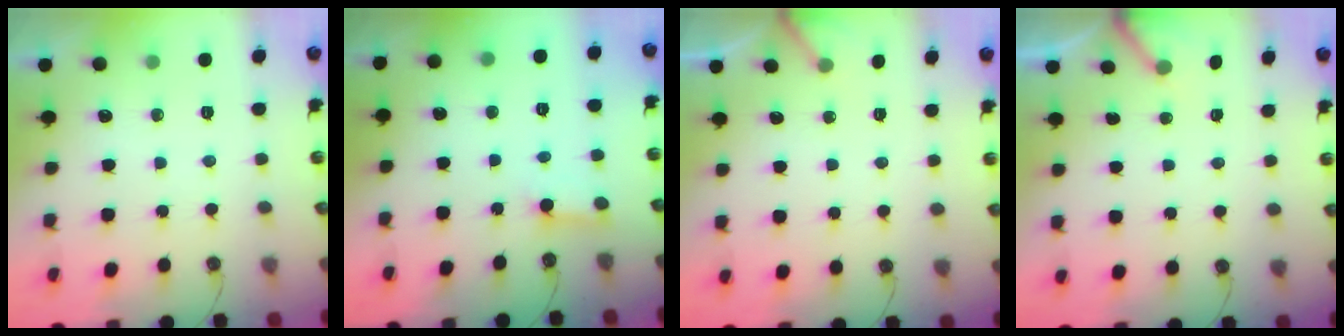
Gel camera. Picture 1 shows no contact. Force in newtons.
{"total": 2.5, "press": 2.5, "slide": 0.2}
{"total": 1.9, "press": 1.9, "slide": 0.1}
{"total": 3.0, "press": 3.0, "slide": 0.3}